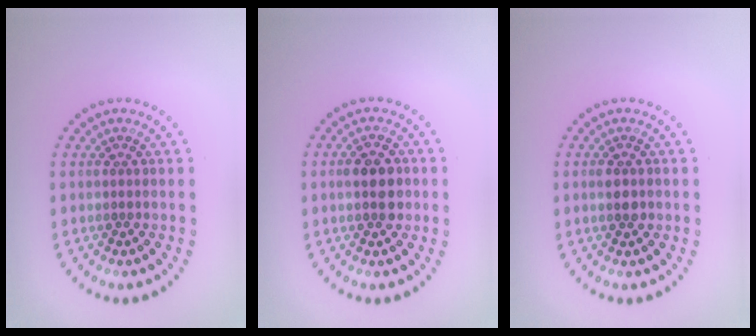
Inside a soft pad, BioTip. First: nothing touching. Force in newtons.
{"total": 3.1, "press": 3.1, "slide": 0.2}
{"total": 1.8, "press": 1.8, "slide": 0.1}